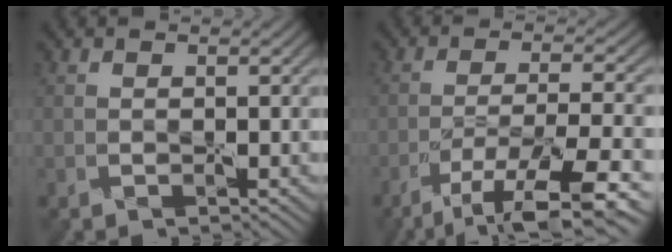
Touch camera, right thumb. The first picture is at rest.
{"total": 10.5, "force": [-6.8, 2.2, 7.7], "torque": [-0.136, 0.002, -0.110]}